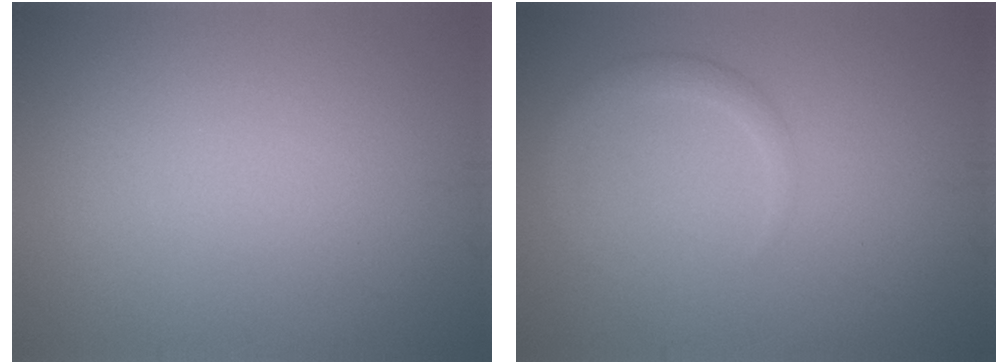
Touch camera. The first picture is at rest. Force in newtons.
{"total": 1.8, "press": 1.8, "slide": 0.1}